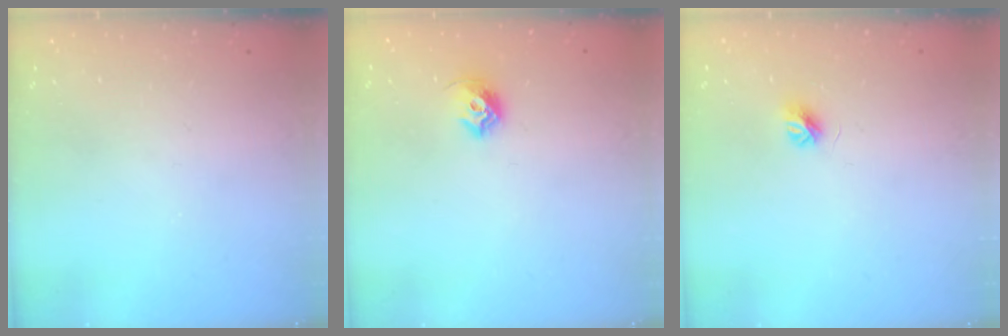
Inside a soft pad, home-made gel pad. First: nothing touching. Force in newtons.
{"total": 7.4, "press": 7.3, "slide": 1.1}
{"total": 4.8, "press": 4.7, "slide": 0.4}